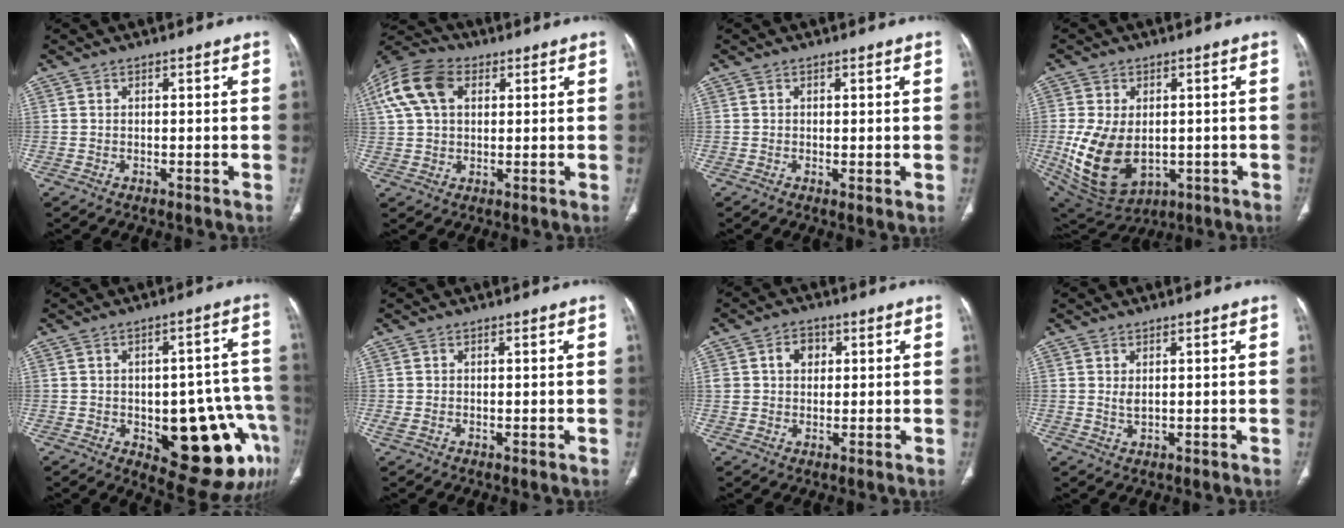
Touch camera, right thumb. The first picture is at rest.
{"total": 14.7, "force": [5.0, 9.9, 9.7], "torque": [-0.211, 0.023, 0.090]}
{"total": 1.2, "force": [0.0, 0.4, 1.2], "torque": [-0.025, -0.008, 0.000]}
{"total": 14.7, "force": [-1.6, 9.7, 11.0], "torque": [-0.200, -0.009, 0.002]}
{"total": 19.3, "force": [-6.4, 8.6, 16.1], "torque": [-0.141, 0.037, -0.061]}
{"total": 1.3, "force": [-0.2, 0.6, 1.2], "torque": [-0.033, -0.002, -0.001]}
{"total": 4.7, "force": [1.3, 3.7, 2.5], "torque": [-0.020, 0.002, 0.022]}
{"total": 1.5, "force": [0.5, 0.7, 1.2], "torque": [-0.024, -0.007, 0.014]}